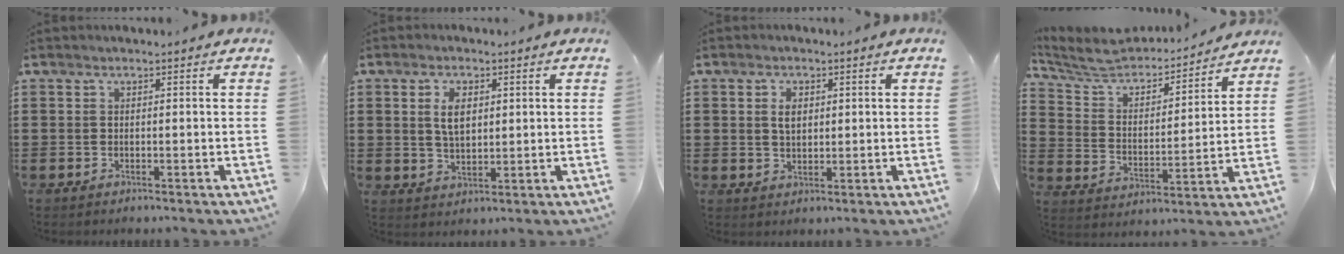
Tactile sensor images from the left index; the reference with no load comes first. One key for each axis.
{"total": 4.7, "fx": 1.3, "fy": 2.6, "fz": 3.7, "tx": -0.072, "ty": 0.007, "tz": 0.020}
{"total": 2.8, "fx": 0.8, "fy": 1.8, "fz": 2.0, "tx": -0.035, "ty": 0.006, "tz": 0.012}
{"total": 5.6, "fx": 5.2, "fy": 1.6, "fz": 1.6, "tx": -0.059, "ty": -0.040, "tz": 0.083}